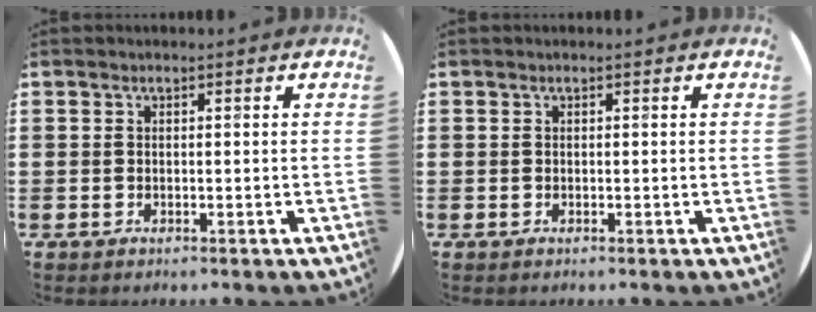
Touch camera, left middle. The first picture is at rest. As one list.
[{"total": 0.0}]